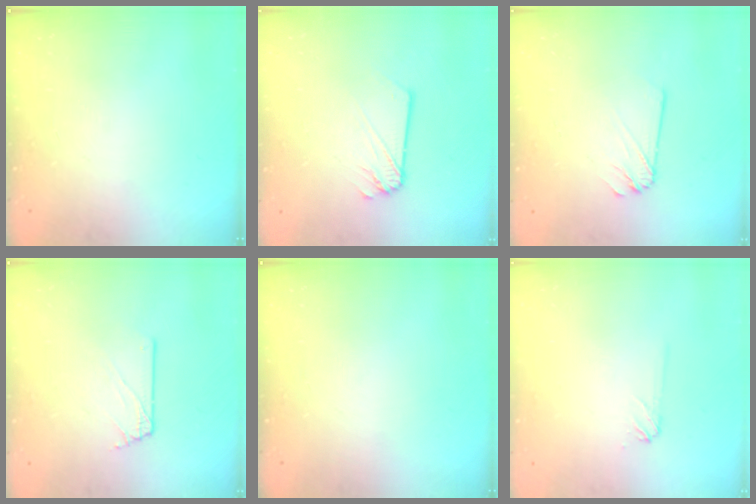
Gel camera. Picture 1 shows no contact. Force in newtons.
{"total": 2.1, "press": 2.1, "slide": 0.3}
{"total": 2.2, "press": 2.2, "slide": 0.1}
{"total": 1.6, "press": 1.6, "slide": 0.2}
{"total": 0.0}
{"total": 4.3, "press": 4.2, "slide": 0.8}